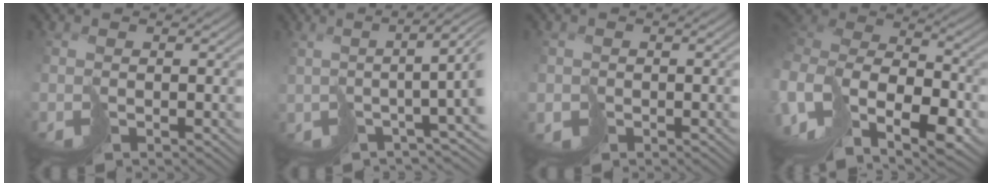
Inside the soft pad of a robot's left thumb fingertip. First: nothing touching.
{"total": 7.6, "force": [0.2, 0.7, 7.5], "torque": [-0.104, 0.007, 0.014]}
{"total": 1.8, "force": [-0.5, 1.6, 0.6], "torque": [-0.017, -0.001, -0.011]}
{"total": 13.2, "force": [-4.6, 7.3, 10.1], "torque": [-0.275, -0.012, -0.061]}